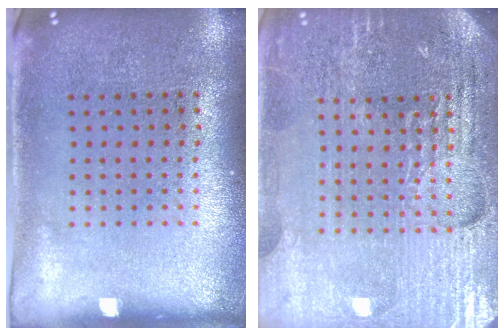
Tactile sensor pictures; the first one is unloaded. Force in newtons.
{"total": 4.9, "press": 4.6, "slide": 1.8}